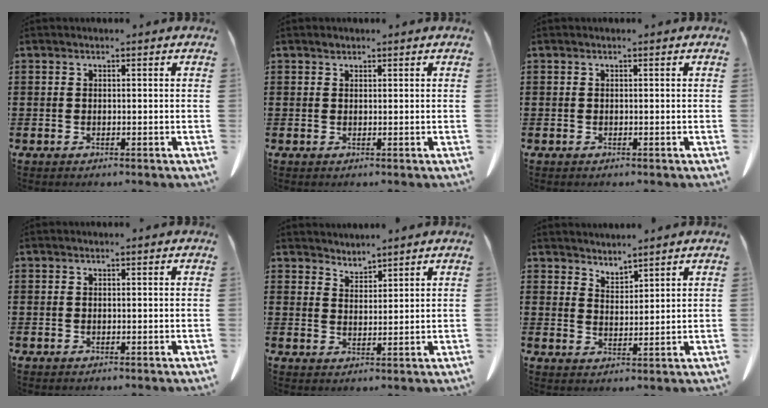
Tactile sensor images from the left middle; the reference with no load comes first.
{"total": 0.5, "force": [0.4, 0.4, 0.1], "torque": [-0.004, 0.002, 0.007]}
{"total": 0.0}
{"total": 0.0}
{"total": 2.9, "force": [2.8, 0.0, -0.4], "torque": [0.000, -0.010, 0.054]}
{"total": 3.0, "force": [3.0, 0.1, -0.4], "torque": [0.000, -0.011, 0.057]}